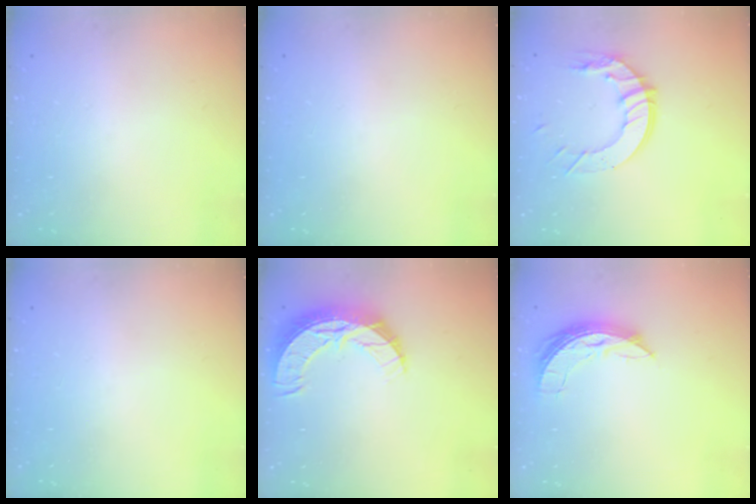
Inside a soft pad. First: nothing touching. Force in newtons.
{"total": 0.0}
{"total": 11.6, "press": 11.6, "slide": 1.2}
{"total": 0.0}
{"total": 10.3, "press": 10.3, "slide": 0.9}
{"total": 6.8, "press": 6.8, "slide": 0.4}